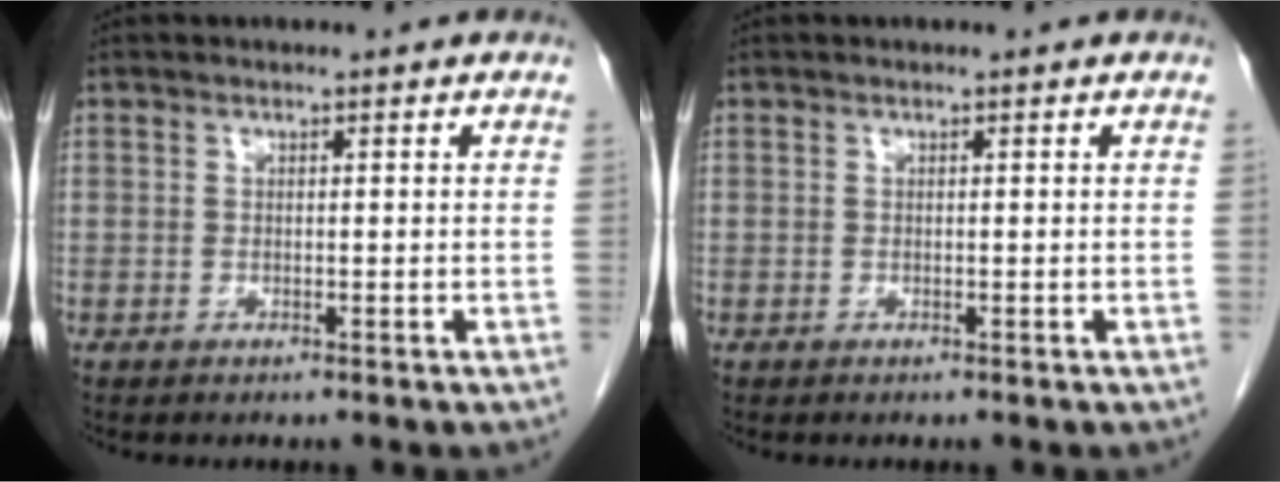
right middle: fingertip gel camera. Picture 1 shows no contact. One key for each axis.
{"total": 0.0}